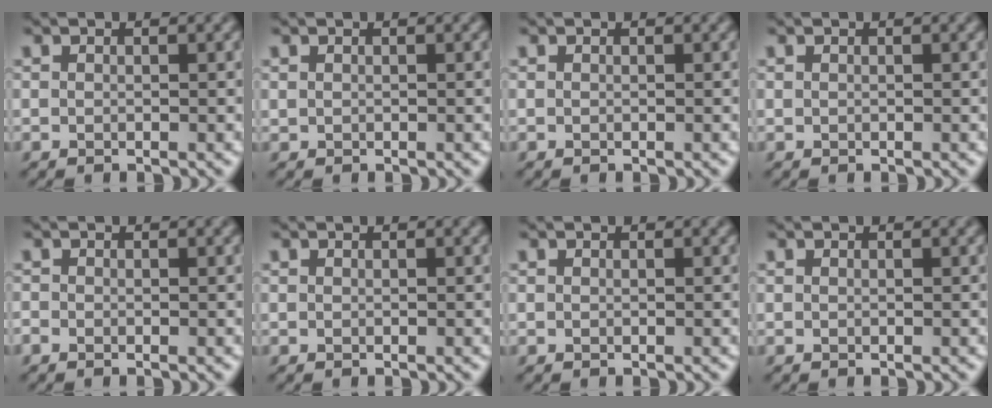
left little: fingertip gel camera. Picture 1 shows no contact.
{"total": 0.0}
{"total": 0.0}
{"total": 0.0}
{"total": 0.5, "force": [-0.3, 0.3, 0.1], "torque": [-0.003, -0.002, -0.007]}
{"total": 0.0}
{"total": 0.0}
{"total": 0.0}